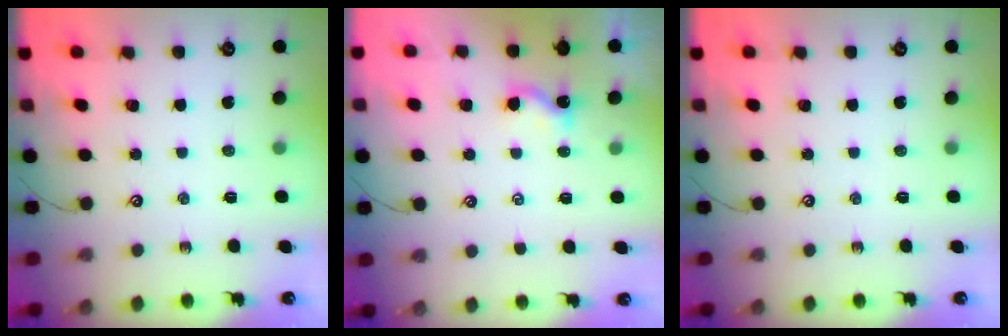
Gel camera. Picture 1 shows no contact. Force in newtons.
{"total": 1.0, "press": 1.0, "slide": 0.2}
{"total": 0.0}